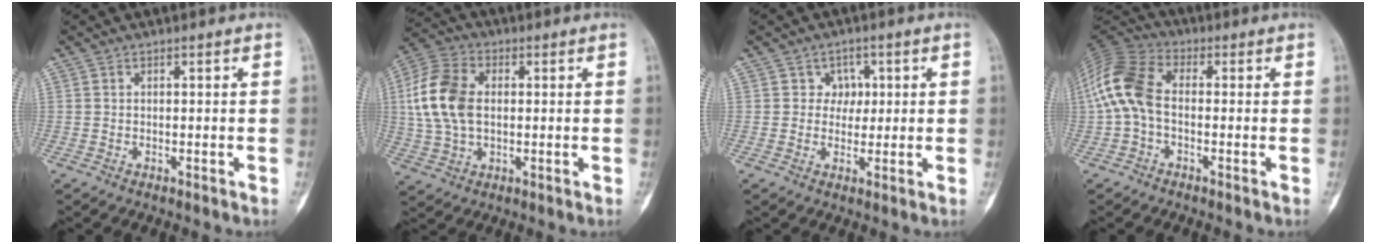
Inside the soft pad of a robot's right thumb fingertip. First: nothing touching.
{"total": 13.3, "force": [1.1, 8.6, 10.0], "torque": [-0.205, 0.015, 0.019]}
{"total": 3.6, "force": [0.9, 3.3, 1.2], "torque": [0.014, 0.003, 0.007]}
{"total": 11.6, "force": [-0.6, 7.1, 9.1], "torque": [-0.198, 0.030, -0.024]}